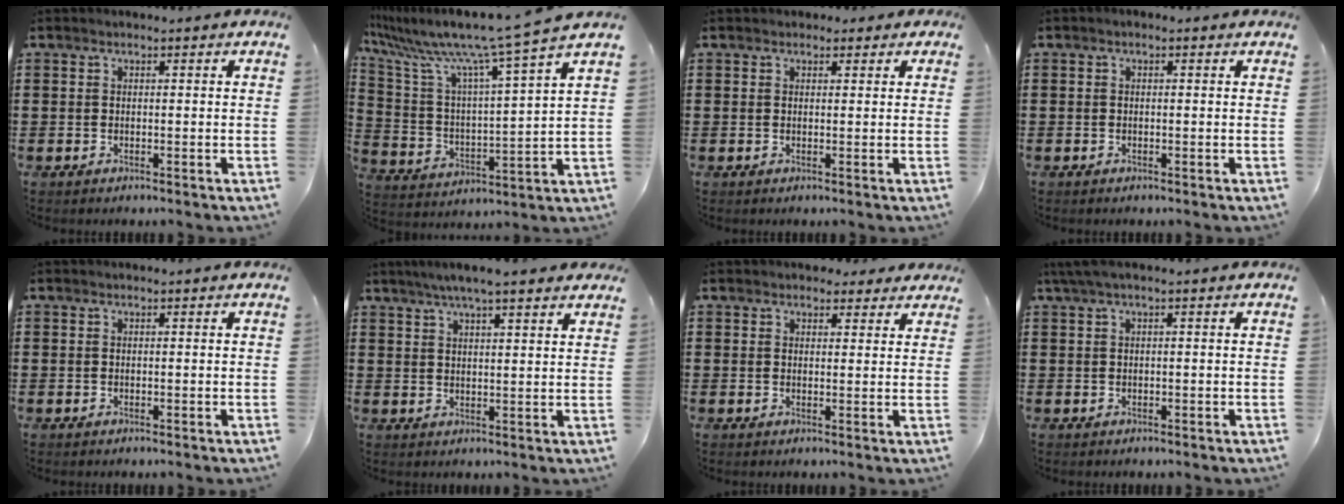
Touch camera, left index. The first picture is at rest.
{"total": 9.4, "force": [8.1, -0.9, 4.6], "torque": [-0.128, -0.064, 0.126]}
{"total": 1.4, "force": [0.9, 1.0, 0.3], "torque": [-0.002, 0.005, 0.015]}
{"total": 0.6, "force": [-0.5, 0.3, 0.1], "torque": [-0.004, -0.001, -0.009]}
{"total": 0.0}
{"total": 5.0, "force": [4.1, 0.2, 2.9], "torque": [-0.065, -0.006, 0.071]}
{"total": 2.8, "force": [2.3, 1.4, 0.5], "torque": [-0.009, 0.000, 0.042]}
{"total": 1.4, "force": [-0.1, 0.2, 1.4], "torque": [-0.030, -0.006, -0.004]}